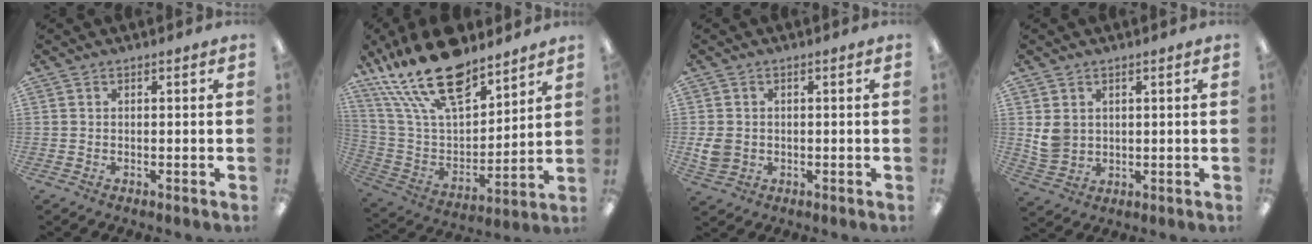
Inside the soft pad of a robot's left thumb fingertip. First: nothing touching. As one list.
[{"total": 23.1, "force": [16.5, 9.6, 12.9], "torque": [-0.263, -0.093, 0.294]}, {"total": 4.6, "force": [0.0, 3.9, 2.3], "torque": [-0.032, 0.000, 0.001]}, {"total": 5.3, "force": [1.7, 4.5, 2.2], "torque": [-0.039, 0.007, 0.038]}]